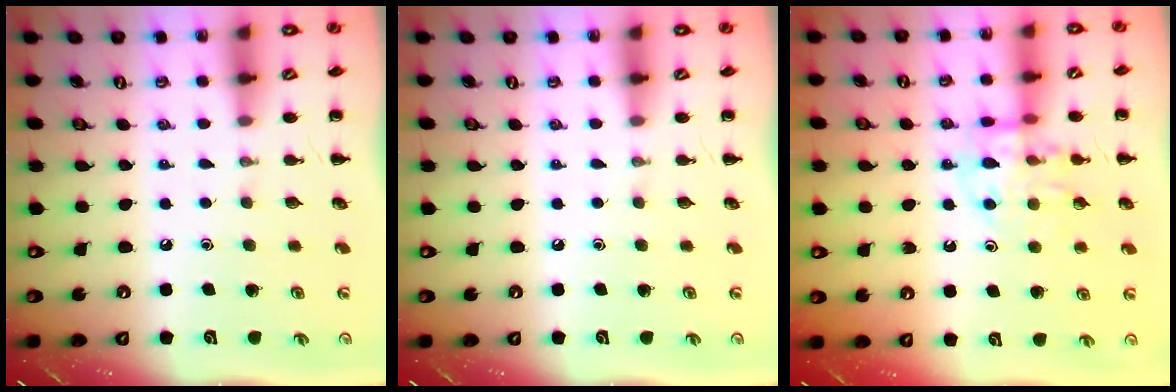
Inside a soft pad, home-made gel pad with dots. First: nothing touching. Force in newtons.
{"total": 0.0}
{"total": 11.7, "press": 11.6, "slide": 1.2}